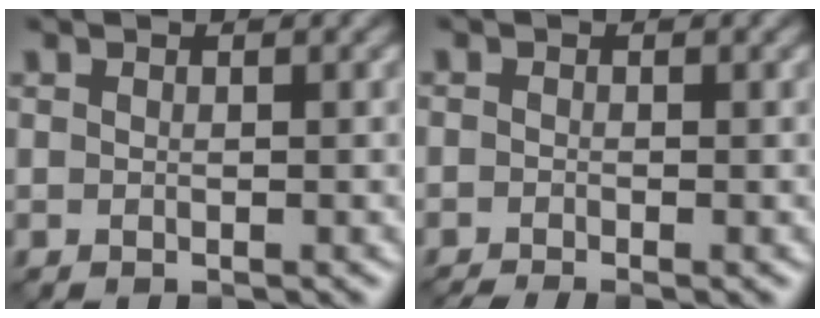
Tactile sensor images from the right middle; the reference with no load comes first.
{"total": 1.9, "force": [-1.6, 0.2, 1.0], "torque": [-0.017, -0.013, -0.034]}